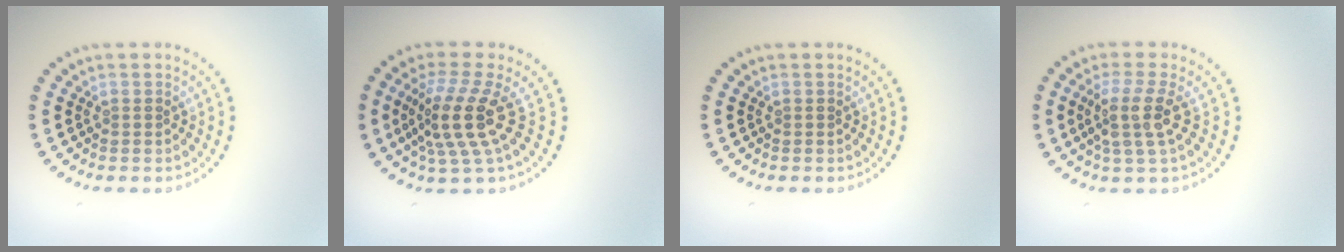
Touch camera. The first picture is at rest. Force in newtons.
{"total": 4.6, "press": 3.5, "slide": 3.1}
{"total": 0.0}
{"total": 3.5, "press": 2.7, "slide": 2.2}